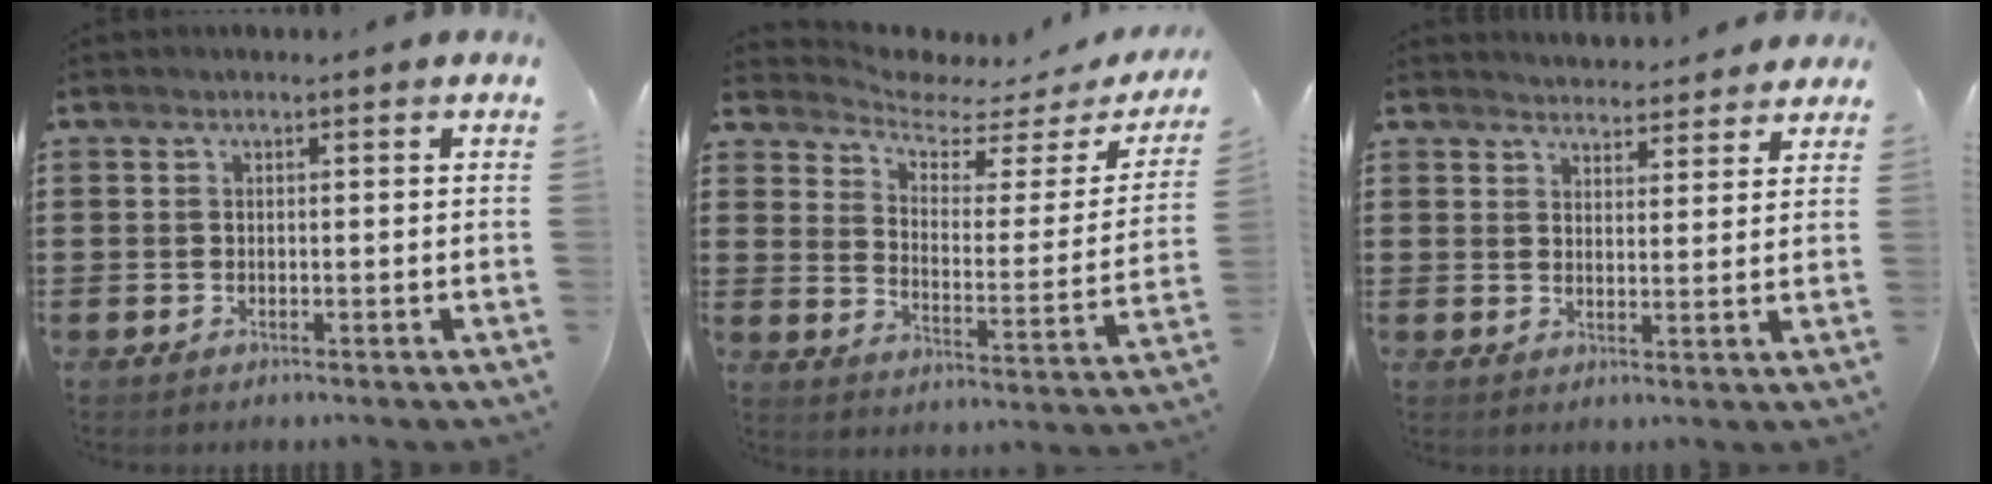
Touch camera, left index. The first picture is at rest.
{"total": 4.0, "force": [3.6, 1.2, 1.3], "torque": [-0.050, -0.029, 0.056]}
{"total": 3.5, "force": [3.4, 0.3, -0.1], "torque": [-0.010, -0.014, 0.063]}